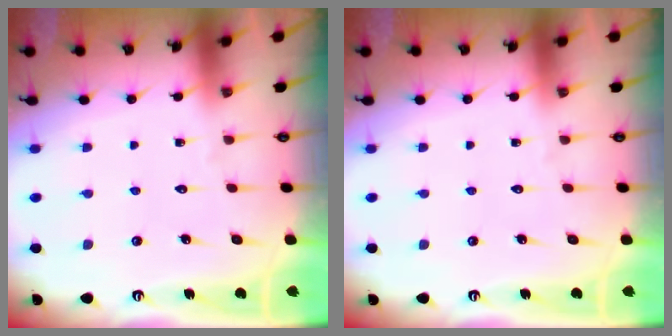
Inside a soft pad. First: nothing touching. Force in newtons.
{"total": 0.0}